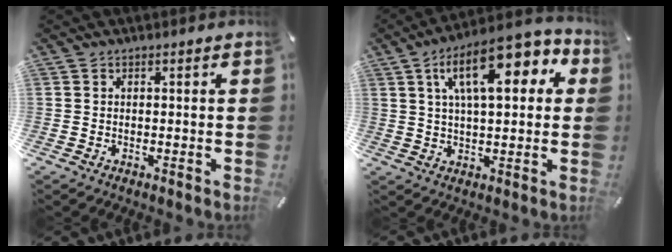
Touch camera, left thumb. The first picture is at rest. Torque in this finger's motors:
{"motor_torque": [1.61, 1.57, 1.84, -0.93, 0.48]}